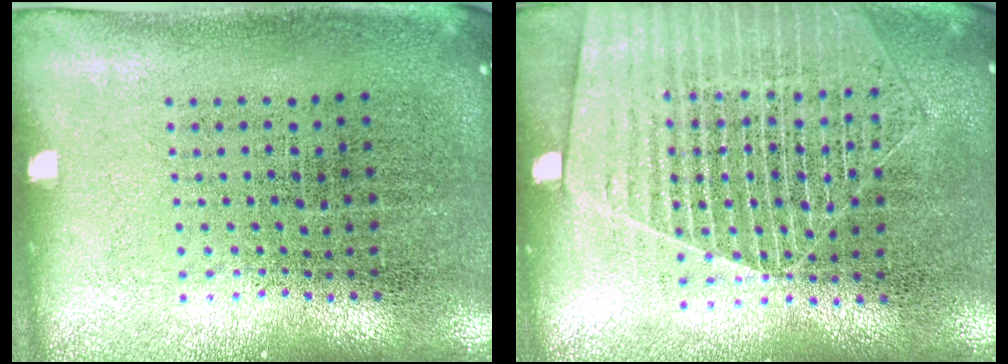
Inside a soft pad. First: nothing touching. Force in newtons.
{"total": 1.8, "press": 1.6, "slide": 0.7}